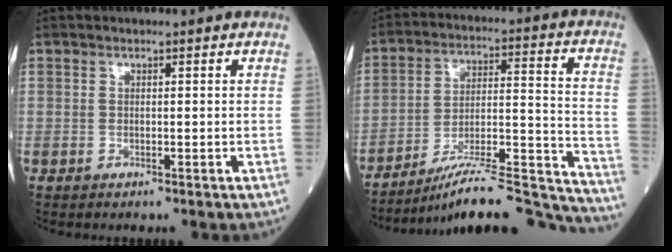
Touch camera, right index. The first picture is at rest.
{"total": 23.3, "force": [-21.7, 0.6, 8.4], "torque": [-0.073, 0.020, -0.318]}